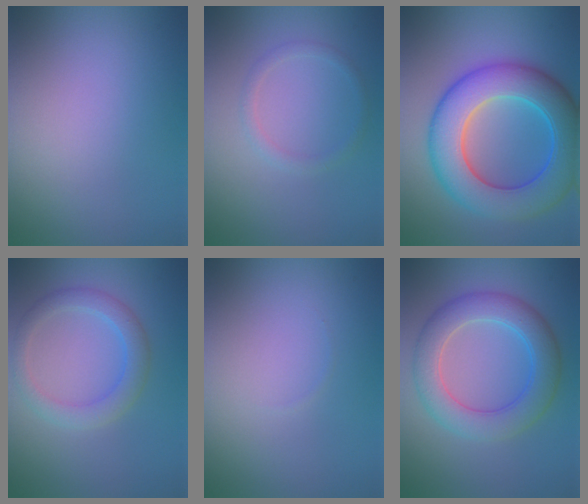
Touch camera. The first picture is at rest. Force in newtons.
{"total": 1.3, "press": 1.2, "slide": 0.0}
{"total": 10.5, "press": 10.5, "slide": 0.0}
{"total": 2.9, "press": 2.9, "slide": 0.2}
{"total": 0.0}
{"total": 5.8, "press": 5.8, "slide": 0.3}